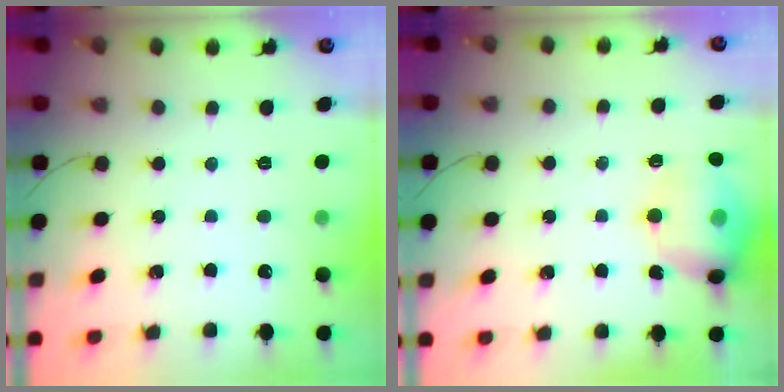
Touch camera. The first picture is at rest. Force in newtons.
{"total": 14.0, "press": 13.9, "slide": 2.0}